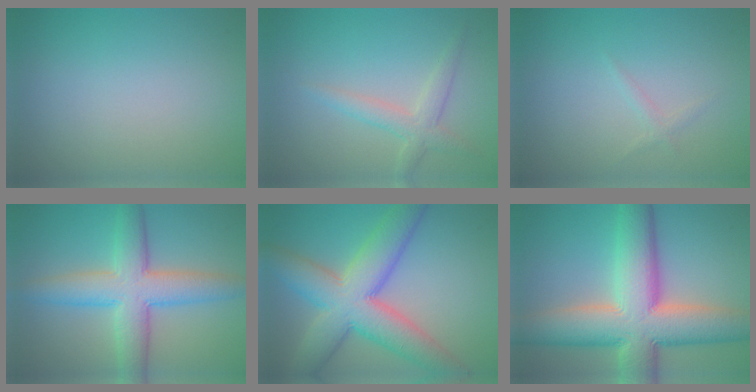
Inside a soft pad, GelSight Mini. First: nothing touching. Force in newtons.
{"total": 2.4, "press": 2.4, "slide": 0.1}
{"total": 0.7, "press": 0.7, "slide": 0.0}
{"total": 7.3, "press": 7.3, "slide": 0.2}
{"total": 9.7, "press": 9.7, "slide": 0.4}
{"total": 12.9, "press": 12.8, "slide": 0.7}